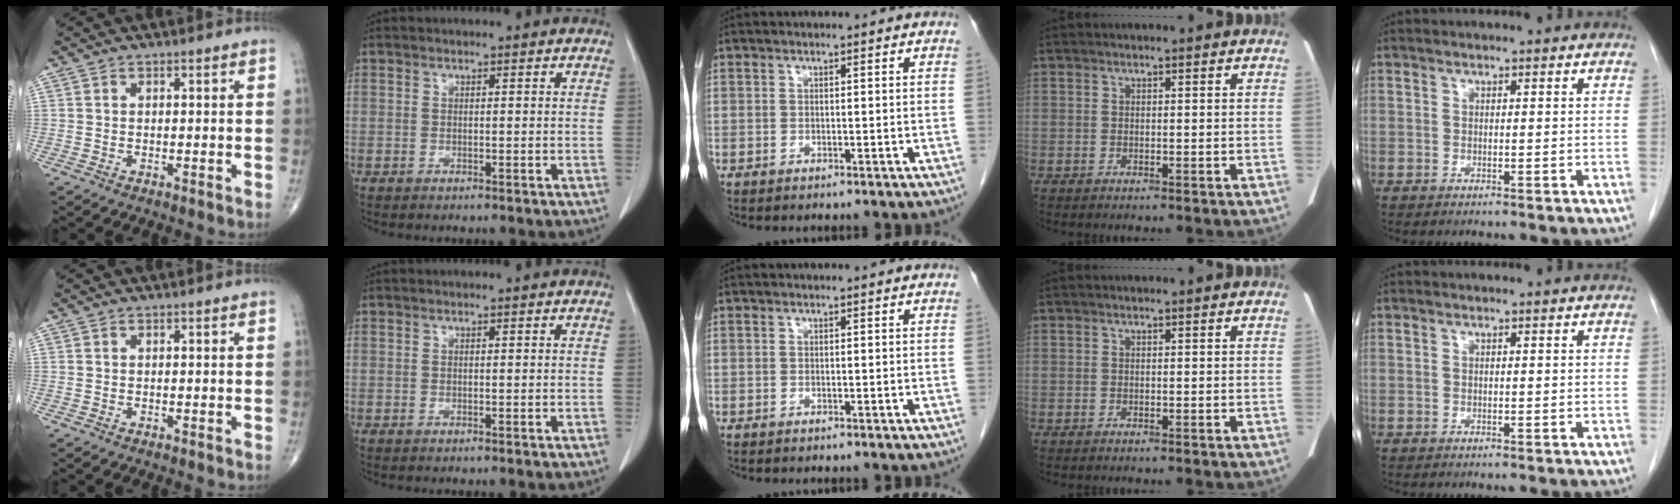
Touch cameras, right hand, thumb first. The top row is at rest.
{}